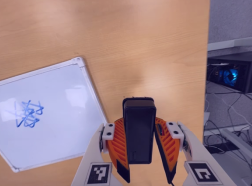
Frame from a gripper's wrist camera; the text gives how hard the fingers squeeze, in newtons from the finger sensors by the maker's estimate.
{"total": 8.7, "left": 7.0, "right": 10.4}